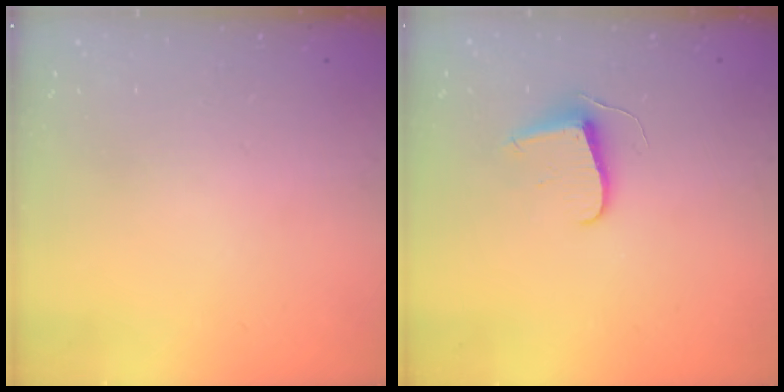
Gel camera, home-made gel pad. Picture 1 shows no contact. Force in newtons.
{"total": 7.1, "press": 7.1, "slide": 0.5}